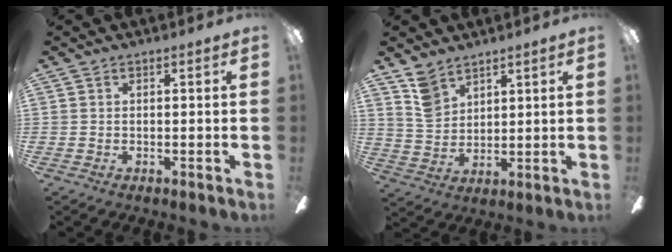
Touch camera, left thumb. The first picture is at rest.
{"total": 7.4, "force": [5.5, 4.1, 2.7], "torque": [-0.054, -0.020, 0.105]}